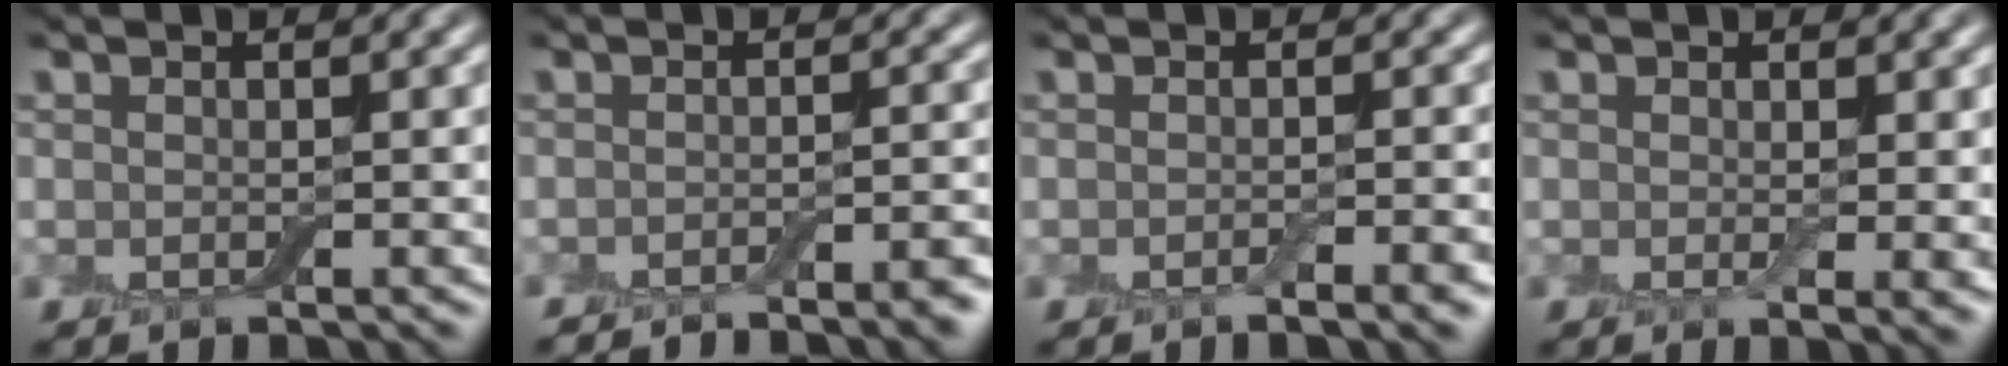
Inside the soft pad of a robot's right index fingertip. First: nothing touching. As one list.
[{"total": 3.4, "force": [-2.9, 0.6, 1.7], "torque": [-0.014, 0.003, -0.041]}, {"total": 2.7, "force": [-1.3, 0.6, 2.2], "torque": [-0.026, 0.000, -0.021]}, {"total": 1.9, "force": [0.3, 0.3, 1.8], "torque": [-0.025, -0.010, 0.008]}]